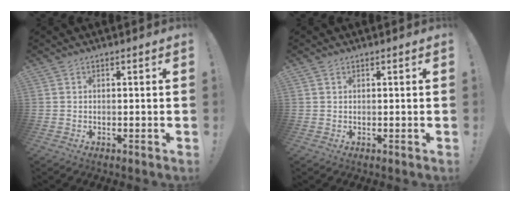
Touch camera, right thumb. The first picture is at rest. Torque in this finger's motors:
{"motor_torque": [0.01, -0.20, 0.14, -0.05, -0.06]}